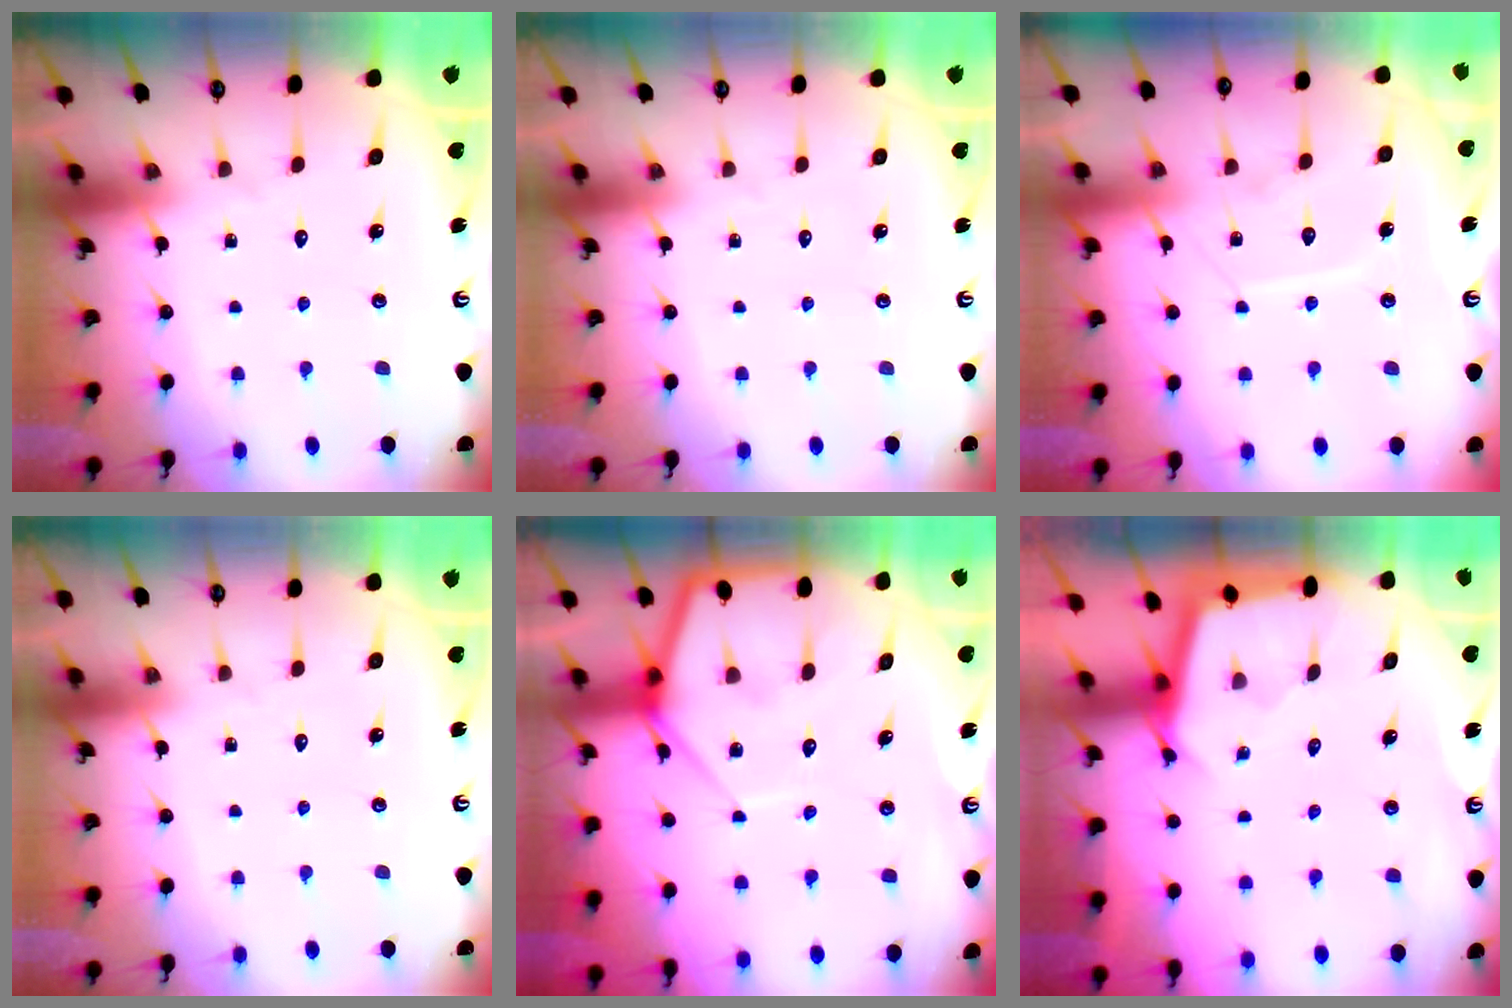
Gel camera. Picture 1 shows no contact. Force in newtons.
{"total": 0.0}
{"total": 8.0, "press": 8.0, "slide": 0.7}
{"total": 0.0}
{"total": 8.0, "press": 8.0, "slide": 0.6}
{"total": 2.5, "press": 2.5, "slide": 0.2}